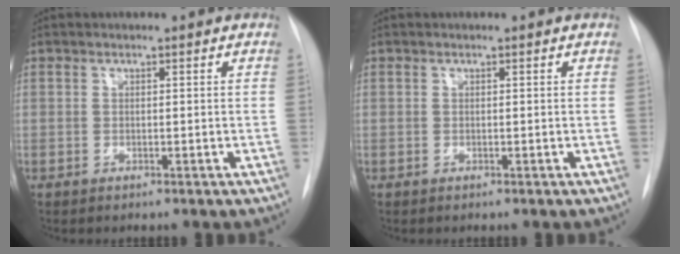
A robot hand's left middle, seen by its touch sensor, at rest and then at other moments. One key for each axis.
{"total": 0.0}